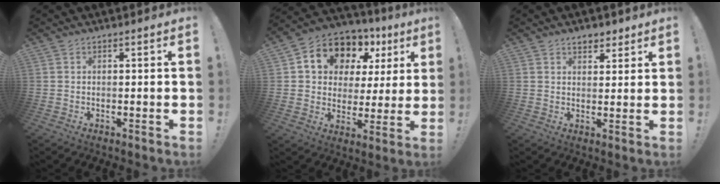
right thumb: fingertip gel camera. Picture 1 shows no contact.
{"total": 12.5, "force": [7.4, 8.7, 5.1], "torque": [-0.085, -0.053, 0.141]}
{"total": 4.3, "force": [3.1, 2.5, 1.5], "torque": [-0.010, -0.013, 0.055]}